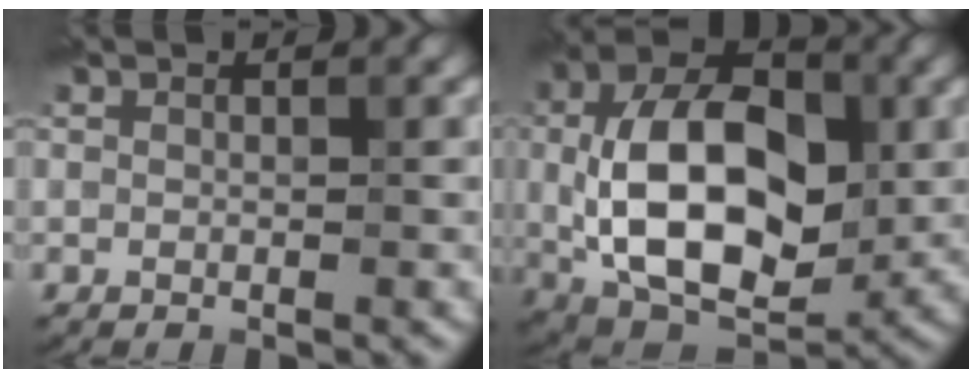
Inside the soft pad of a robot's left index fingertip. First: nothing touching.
{"total": 13.3, "force": [0.0, 8.0, 10.6], "torque": [-0.189, 0.006, -0.001]}